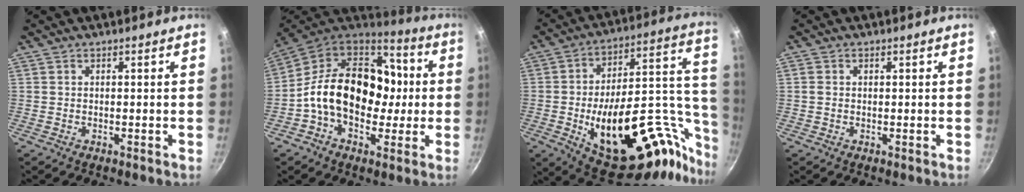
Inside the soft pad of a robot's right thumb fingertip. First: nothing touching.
{"total": 21.8, "force": [-0.4, 15.8, 15.1], "torque": [-0.209, 0.039, -0.022]}
{"total": 34.4, "force": [-11.0, 16.9, 27.9], "torque": [-0.325, 0.057, -0.146]}
{"total": 1.3, "force": [0.3, 1.0, 0.8], "torque": [-0.014, 0.004, 0.005]}